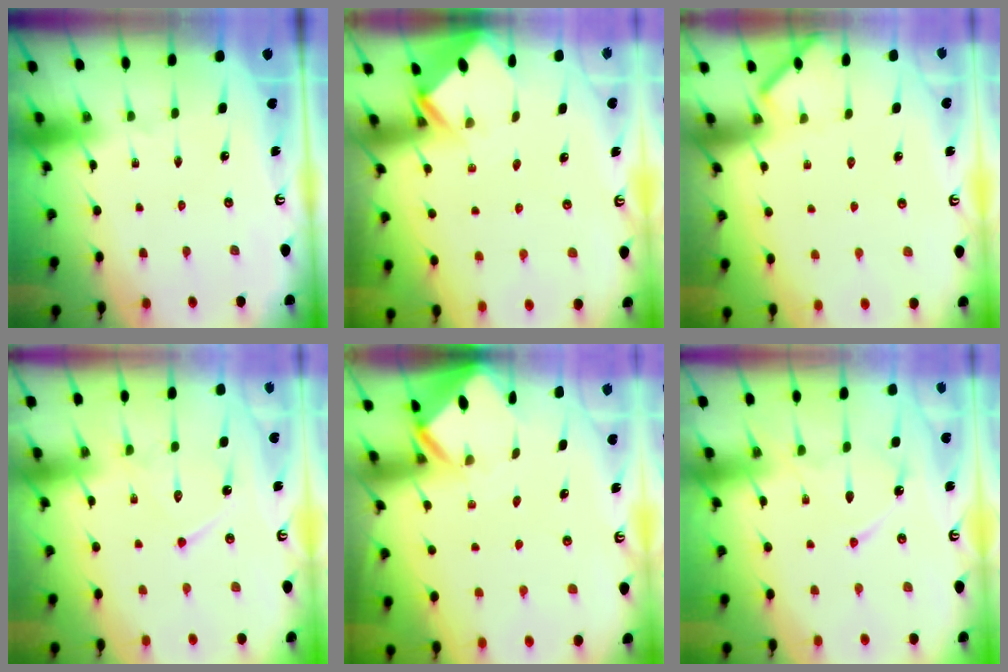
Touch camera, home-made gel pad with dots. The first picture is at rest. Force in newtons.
{"total": 2.9, "press": 2.9, "slide": 0.2}
{"total": 1.7, "press": 1.6, "slide": 0.1}
{"total": 11.8, "press": 11.7, "slide": 1.0}
{"total": 2.6, "press": 2.6, "slide": 0.2}
{"total": 11.0, "press": 11.0, "slide": 1.2}